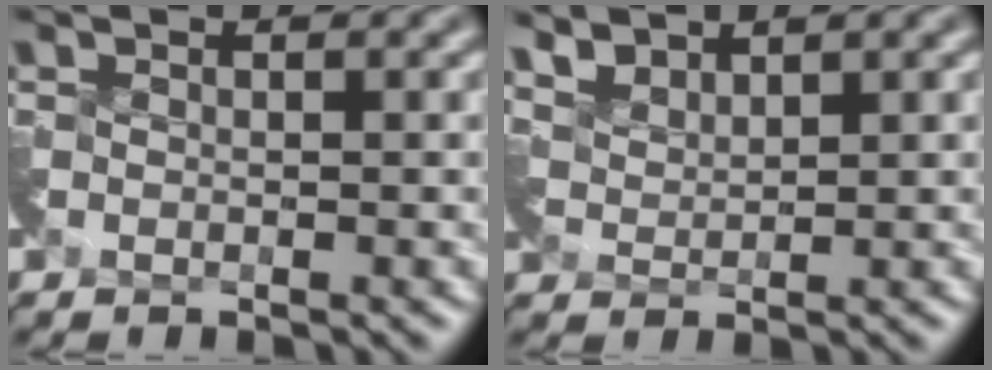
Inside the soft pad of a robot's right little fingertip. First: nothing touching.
{"total": 3.0, "force": [2.9, 0.4, -0.1], "torque": [-0.011, 0.000, 0.066]}